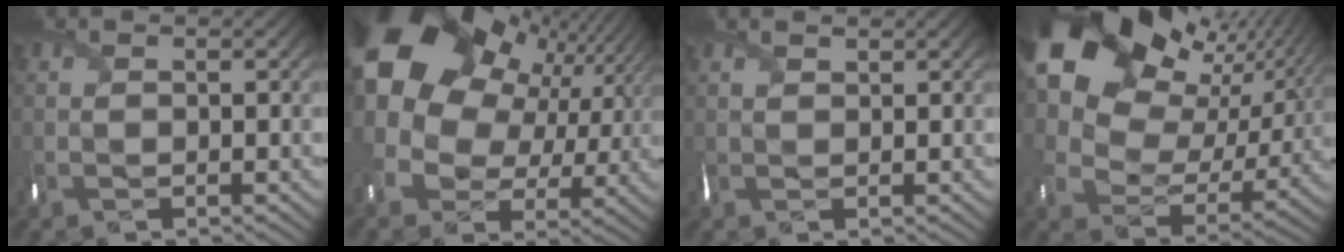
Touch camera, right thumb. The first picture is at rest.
{"total": 21.3, "force": [6.2, 15.1, 13.7], "torque": [-0.287, 0.022, 0.109]}
{"total": 1.3, "force": [1.1, 0.4, 0.7], "torque": [-0.021, 0.005, 0.024]}
{"total": 19.4, "force": [8.7, 12.4, 12.1], "torque": [-0.226, 0.029, 0.153]}